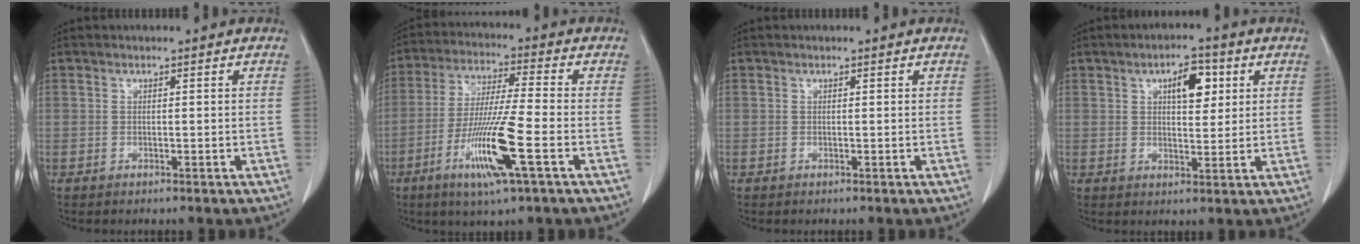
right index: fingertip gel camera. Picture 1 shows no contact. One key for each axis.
{"total": 12.5, "fx": -4.8, "fy": -0.2, "fz": 11.6, "tx": -0.231, "ty": -0.022, "tz": -0.093}
{"total": 0.0}
{"total": 6.0, "fx": 2.3, "fy": 2.5, "fz": 4.9, "tx": -0.077, "ty": 0.007, "tz": 0.037}